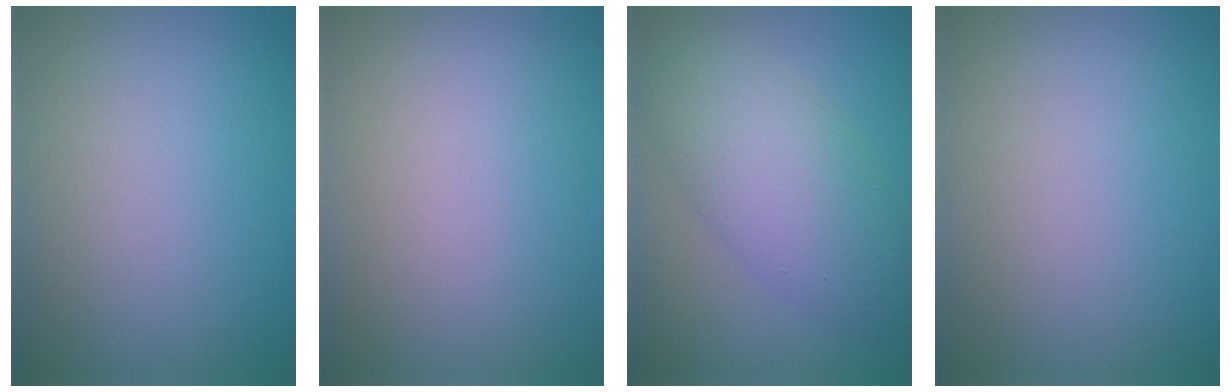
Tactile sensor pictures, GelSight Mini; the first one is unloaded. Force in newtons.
{"total": 0.0}
{"total": 6.9, "press": 6.9, "slide": 0.2}
{"total": 0.0}